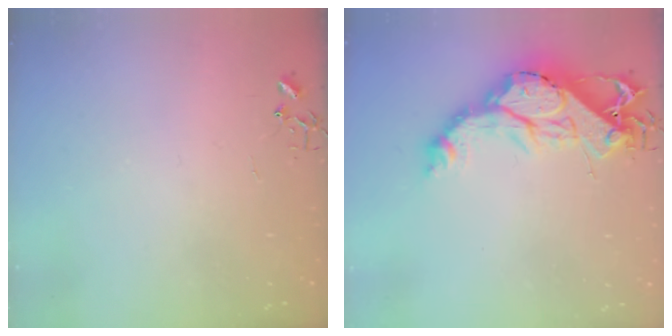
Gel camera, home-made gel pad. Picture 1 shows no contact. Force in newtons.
{"total": 18.0, "press": 17.9, "slide": 1.7}